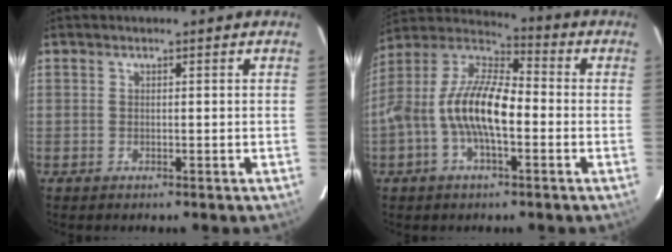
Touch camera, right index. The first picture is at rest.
{"total": 14.1, "force": [-2.7, 5.6, 12.6], "torque": [-0.246, 0.010, -0.060]}